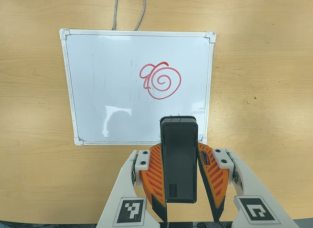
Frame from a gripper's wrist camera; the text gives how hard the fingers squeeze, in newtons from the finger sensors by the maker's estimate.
{"total": 6.8, "left": 5.1, "right": 8.4}